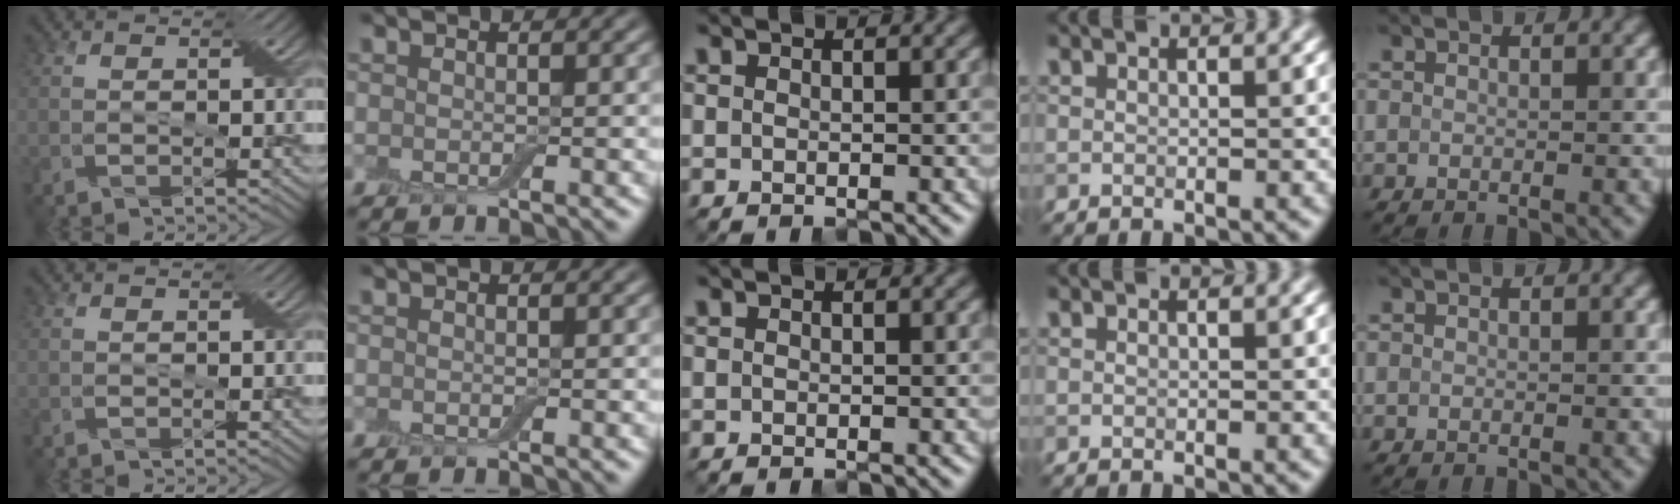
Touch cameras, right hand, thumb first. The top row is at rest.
{}